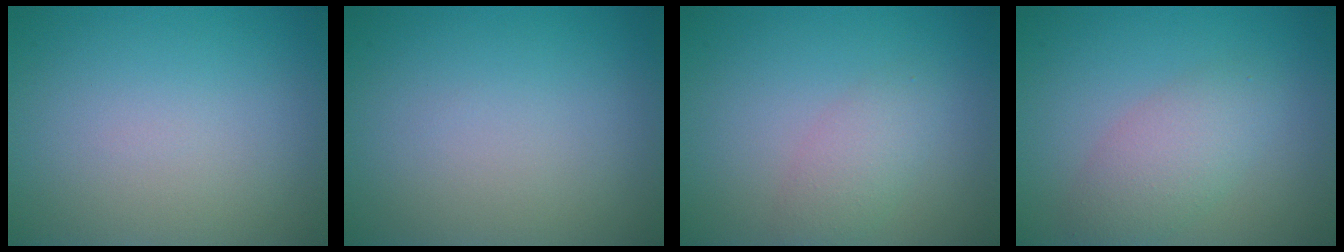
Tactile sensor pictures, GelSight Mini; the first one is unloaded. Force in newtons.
{"total": 0.0}
{"total": 2.2, "press": 2.2, "slide": 0.2}
{"total": 3.4, "press": 3.4, "slide": 0.3}